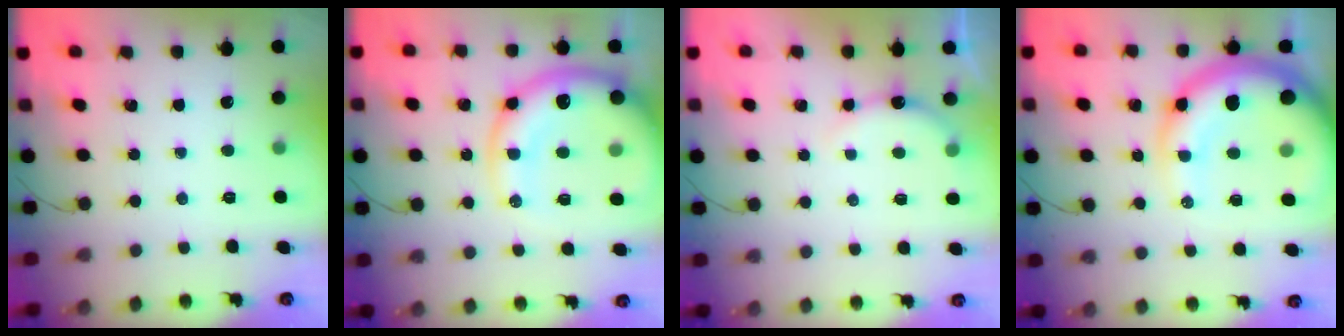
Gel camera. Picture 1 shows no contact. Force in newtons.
{"total": 20.7, "press": 20.2, "slide": 4.6}
{"total": 5.0, "press": 4.9, "slide": 0.9}
{"total": 19.3, "press": 18.6, "slide": 5.0}